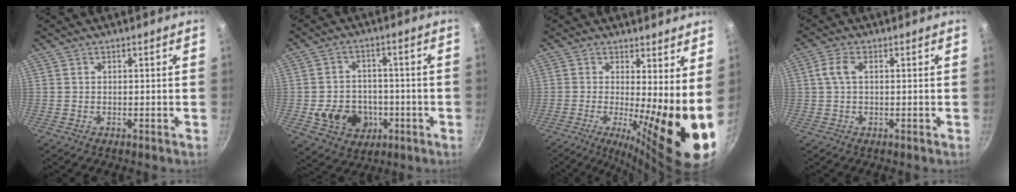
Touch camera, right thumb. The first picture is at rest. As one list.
[{"total": 10.6, "force": [-2.8, 8.7, 5.4], "torque": [-0.065, 0.024, -0.034]}, {"total": 12.5, "force": [-0.3, 2.6, 12.2], "torque": [-0.180, -0.027, -0.007]}, {"total": 3.4, "force": [0.7, 1.5, 2.9], "torque": [-0.069, 0.011, 0.011]}]